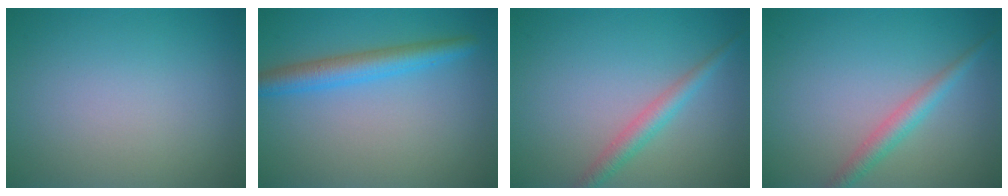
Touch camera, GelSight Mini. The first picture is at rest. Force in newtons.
{"total": 3.6, "press": 3.6, "slide": 0.3}
{"total": 2.3, "press": 2.3, "slide": 0.1}
{"total": 2.3, "press": 2.3, "slide": 0.1}